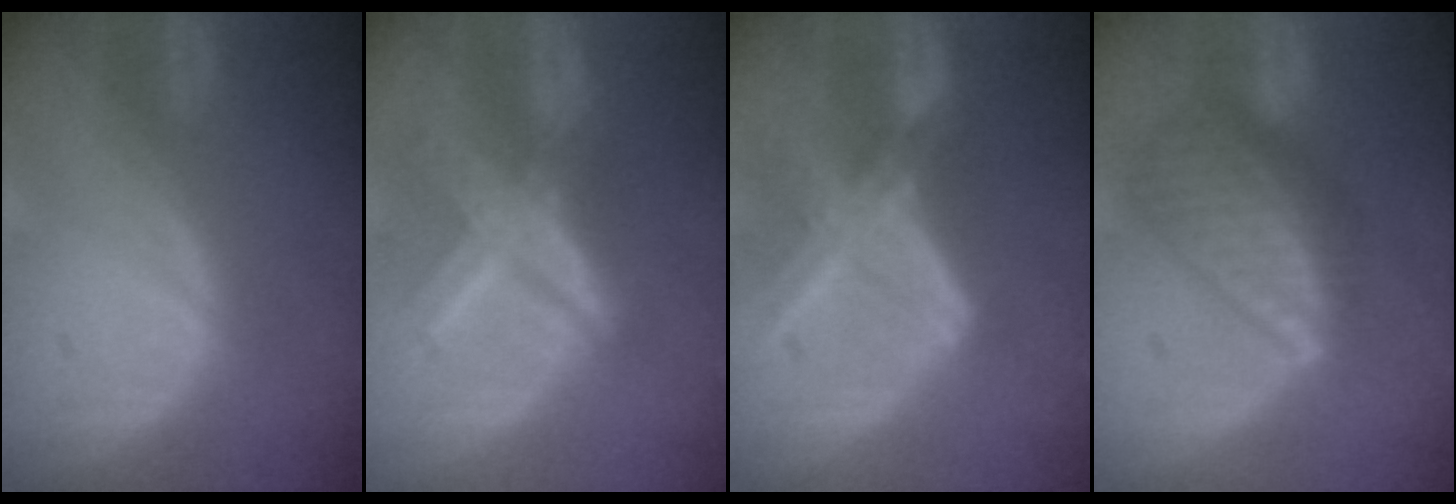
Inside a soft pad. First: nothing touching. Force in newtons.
{"total": 8.4, "press": 7.1, "slide": 4.3}
{"total": 8.2, "press": 7.3, "slide": 3.9}
{"total": 8.9, "press": 7.8, "slide": 4.3}